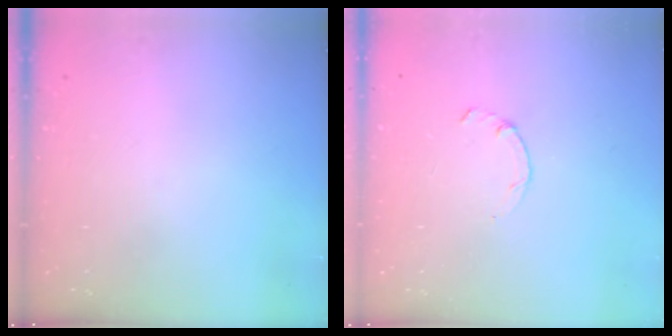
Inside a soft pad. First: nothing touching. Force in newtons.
{"total": 1.5, "press": 1.4, "slide": 0.3}